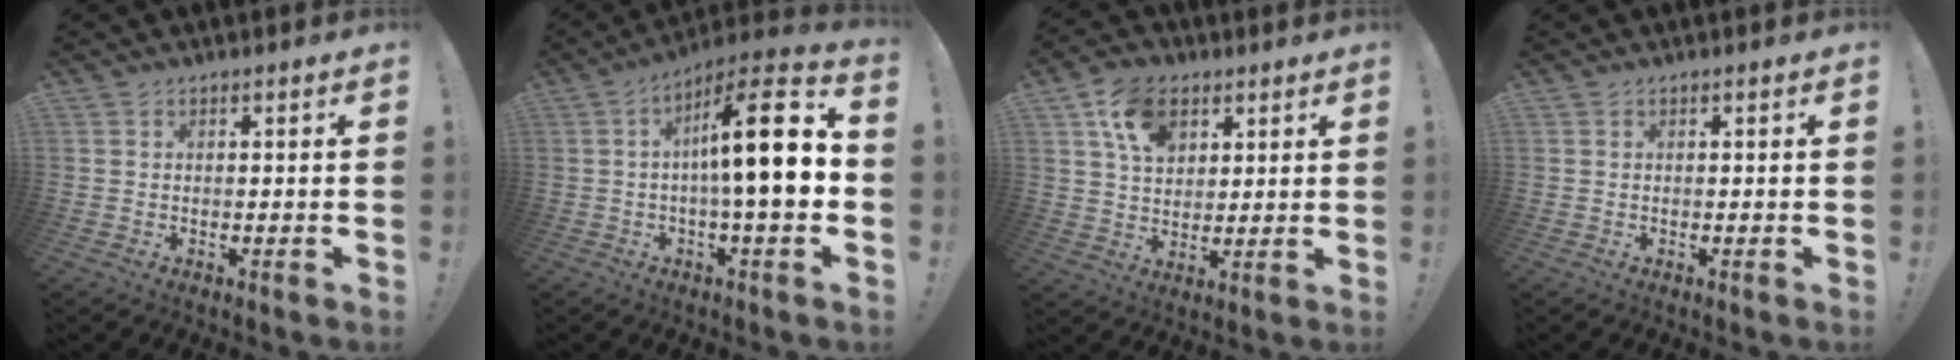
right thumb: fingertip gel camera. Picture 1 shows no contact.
{"total": 17.4, "force": [1.1, 2.9, 17.2], "torque": [-0.278, -0.004, 0.004]}
{"total": 12.0, "force": [5.9, 8.6, 6.0], "torque": [-0.100, -0.012, 0.114]}
{"total": 0.0}